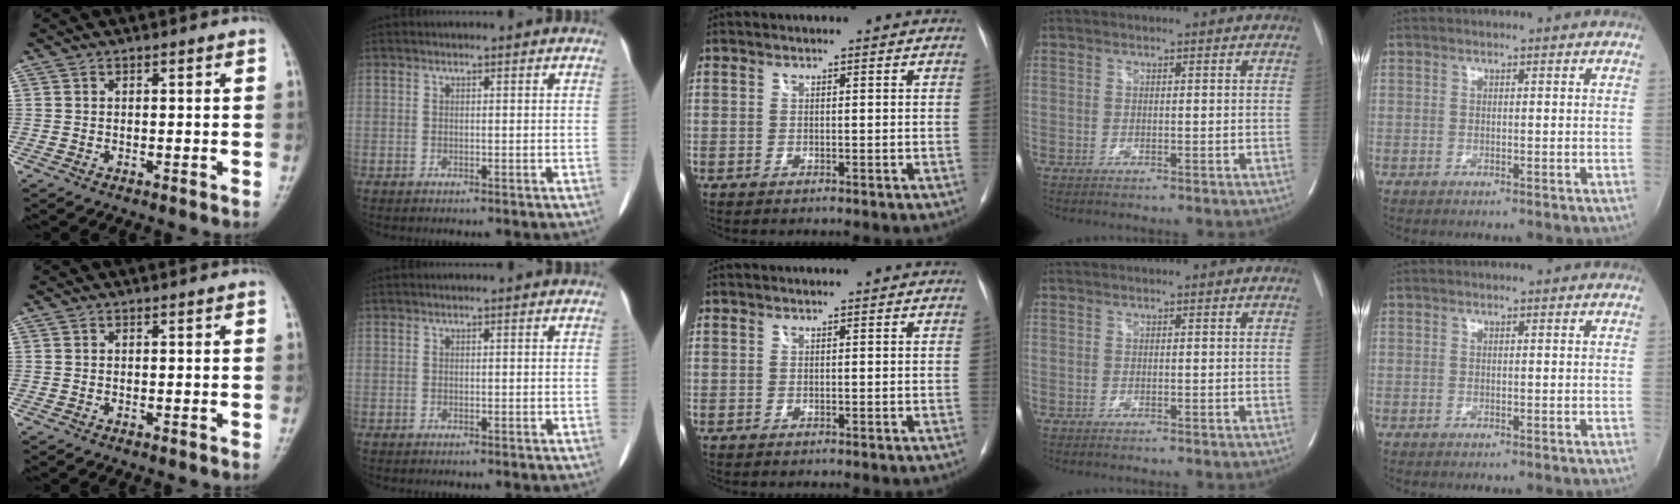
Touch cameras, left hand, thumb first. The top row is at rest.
{}